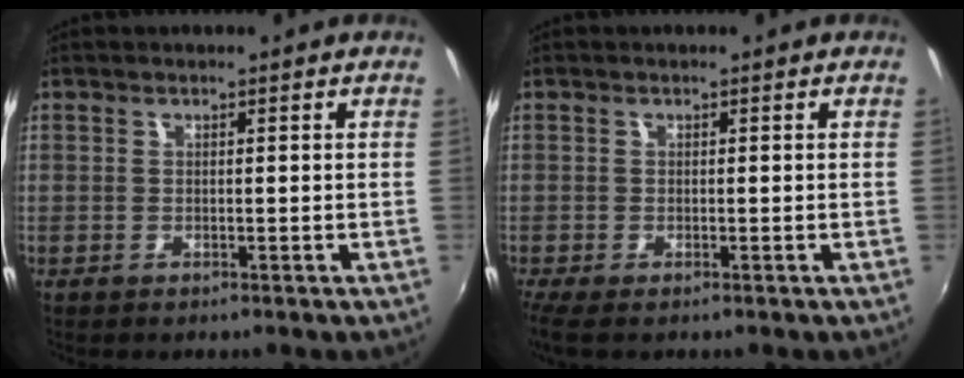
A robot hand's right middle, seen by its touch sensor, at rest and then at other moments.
{"total": 2.7, "force": [-1.6, 0.4, 2.1], "torque": [-0.046, -0.010, -0.026]}